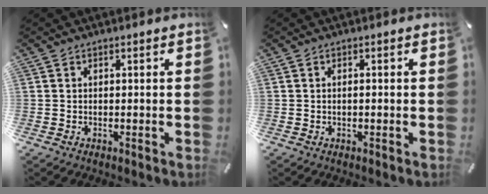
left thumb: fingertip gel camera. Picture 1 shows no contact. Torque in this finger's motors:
{"motor_torque": [-0.17, -0.60, 0.19, 0.53, -0.18]}